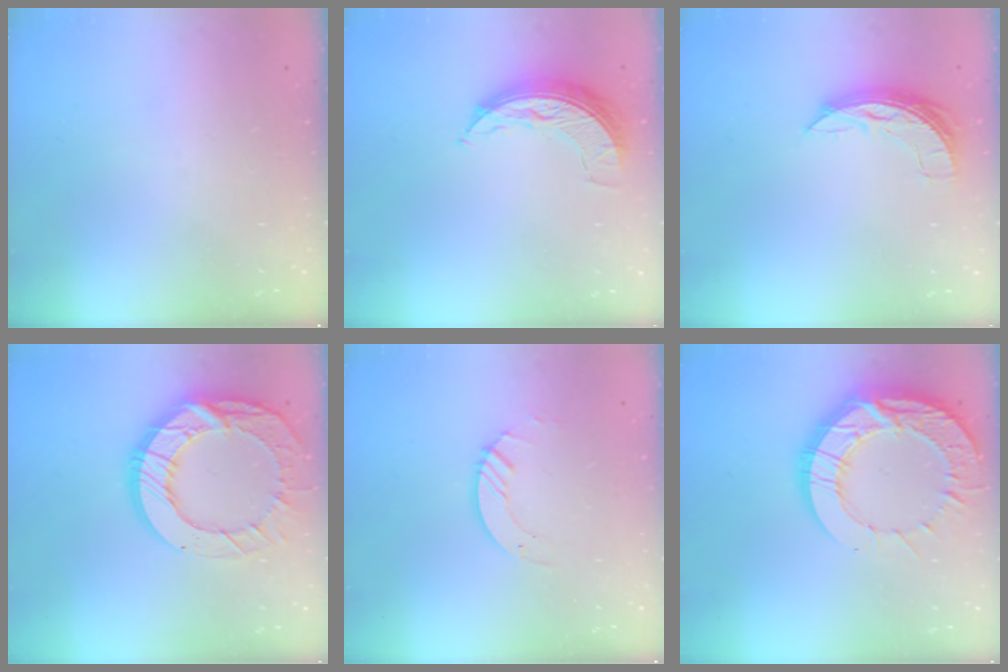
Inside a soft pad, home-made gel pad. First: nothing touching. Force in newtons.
{"total": 8.3, "press": 8.3, "slide": 0.5}
{"total": 6.8, "press": 6.8, "slide": 0.4}
{"total": 19.8, "press": 19.7, "slide": 1.7}
{"total": 3.3, "press": 3.3, "slide": 0.1}
{"total": 20.2, "press": 20.1, "slide": 1.8}